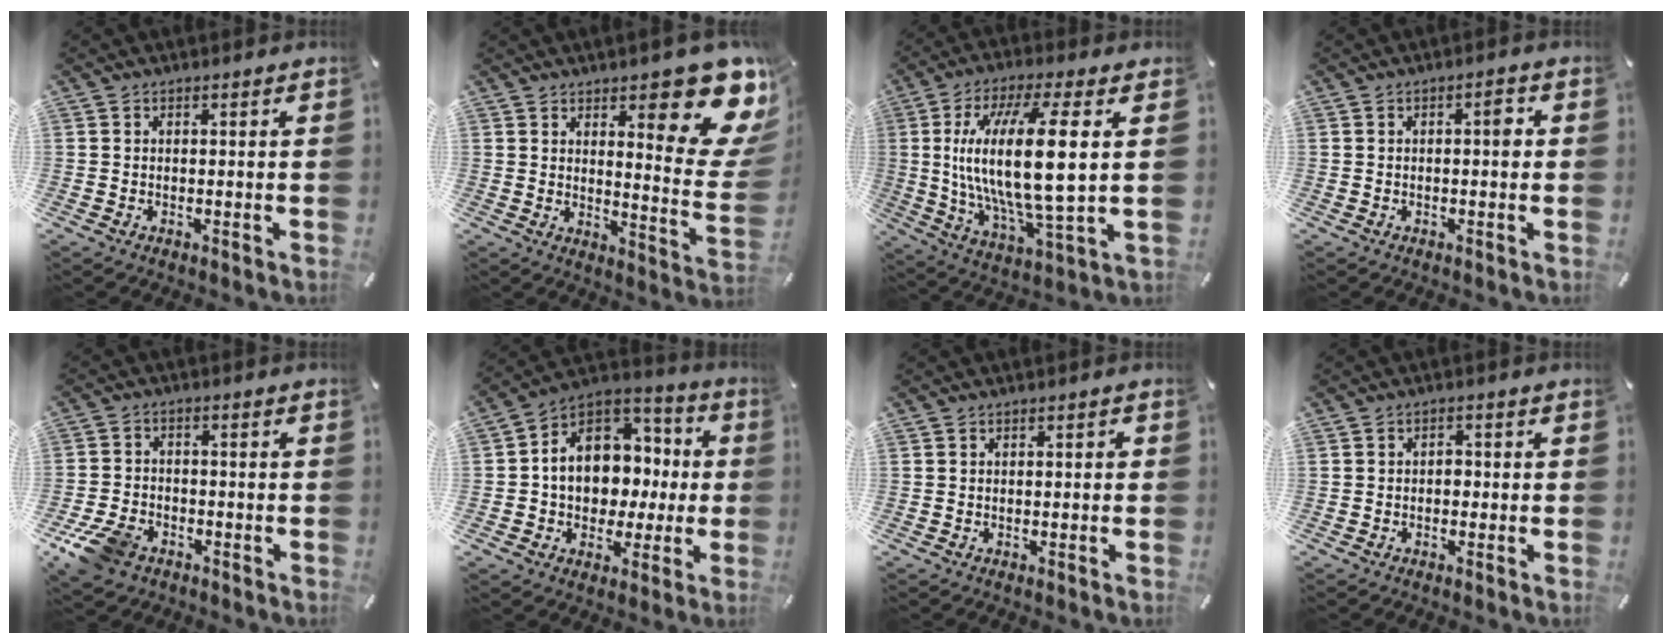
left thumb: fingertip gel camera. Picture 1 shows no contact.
{"total": 18.7, "force": [10.3, 5.7, 14.5], "torque": [-0.175, -0.092, 0.163]}
{"total": 19.4, "force": [3.1, 5.4, 18.4], "torque": [-0.383, -0.013, 0.033]}
{"total": 2.8, "force": [0.1, 1.1, 2.6], "torque": [-0.036, 0.003, -0.006]}
{"total": 8.4, "force": [-5.2, 5.2, 4.1], "torque": [-0.094, 0.022, -0.097]}
{"total": 12.1, "force": [-0.2, 10.7, 5.6], "torque": [-0.100, -0.013, 0.005]}
{"total": 0.8, "force": [-0.3, 0.4, 0.6], "torque": [-0.012, 0.002, -0.006]}
{"total": 1.7, "force": [-0.7, 1.2, 0.9], "torque": [-0.020, 0.009, -0.016]}